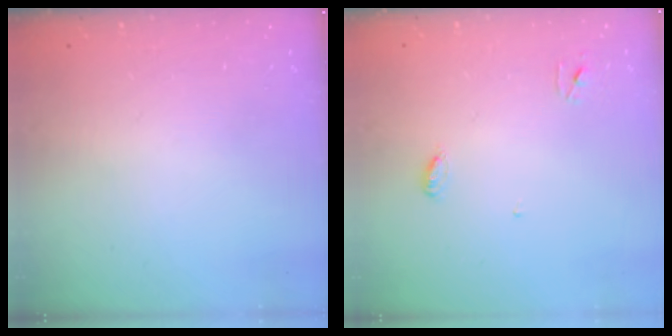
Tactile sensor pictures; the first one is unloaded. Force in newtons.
{"total": 3.5, "press": 3.4, "slide": 0.4}